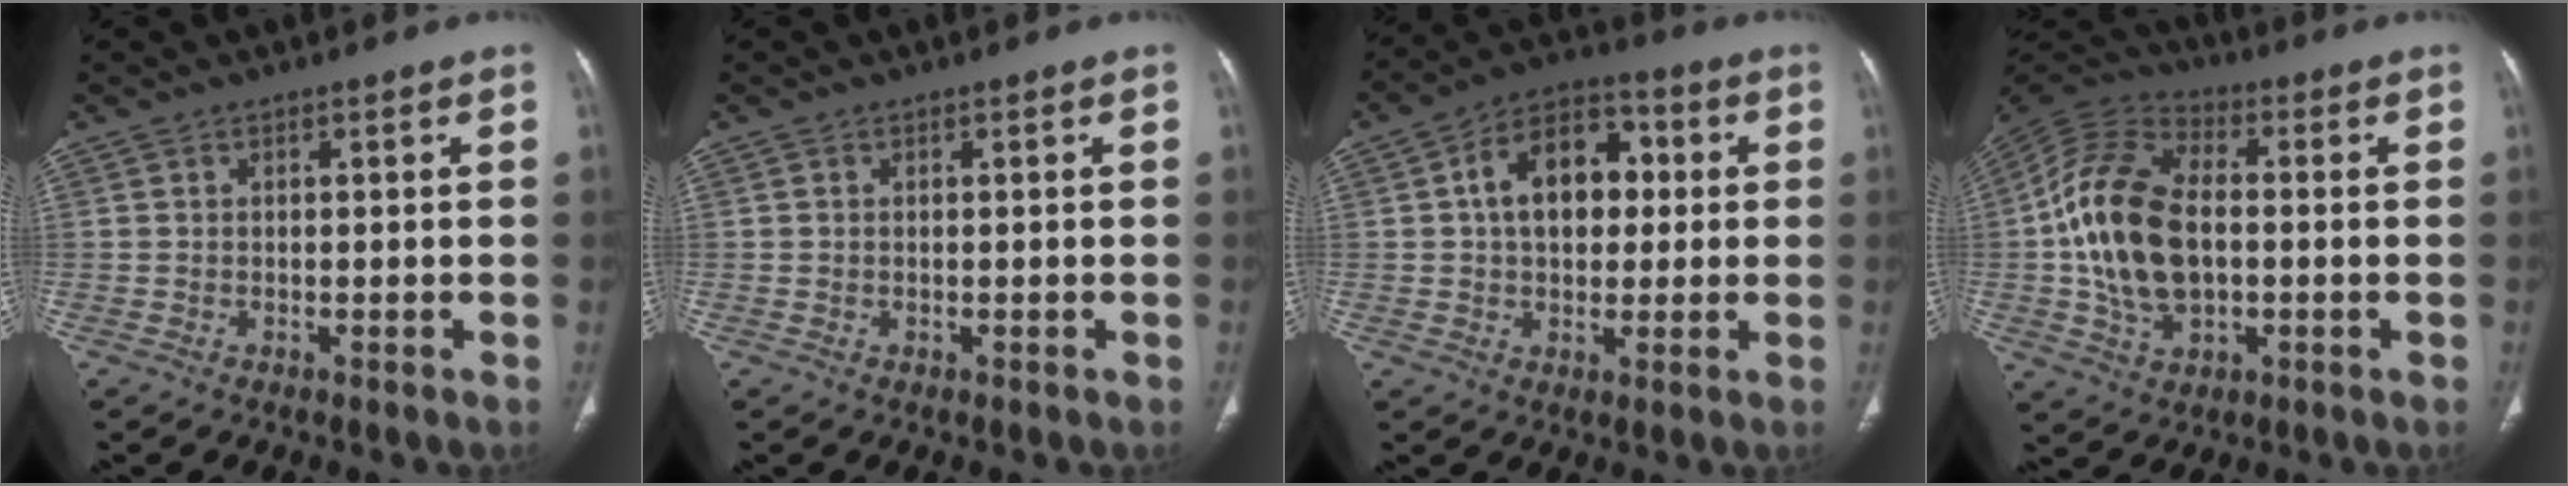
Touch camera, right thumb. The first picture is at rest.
{"total": 0.0}
{"total": 13.4, "force": [2.0, 9.1, 9.6], "torque": [-0.120, 0.022, 0.021]}
{"total": 18.4, "force": [-0.6, 11.1, 14.6], "torque": [-0.280, 0.020, -0.012]}